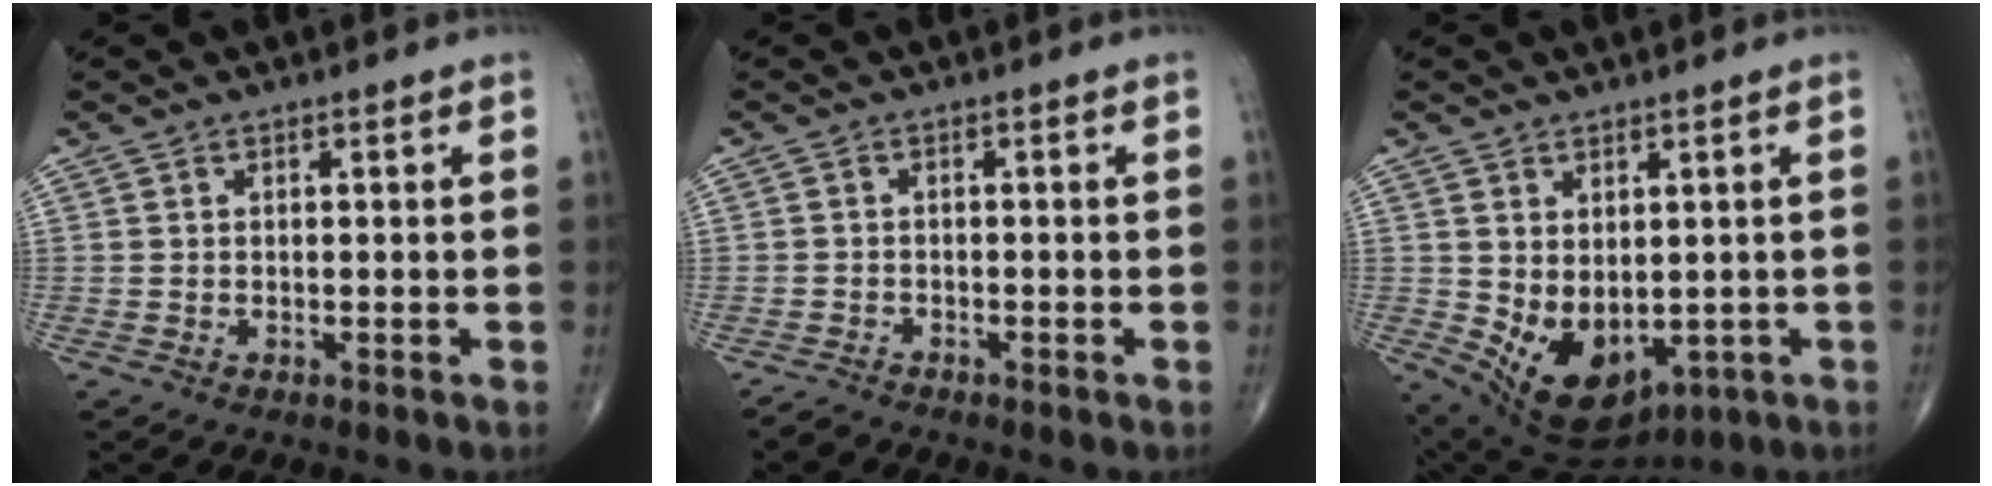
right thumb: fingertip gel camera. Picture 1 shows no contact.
{"total": 1.7, "force": [-1.6, 0.3, -0.2], "torque": [0.004, -0.004, -0.034]}
{"total": 11.5, "force": [-1.3, 7.5, 8.7], "torque": [-0.124, -0.011, 0.013]}